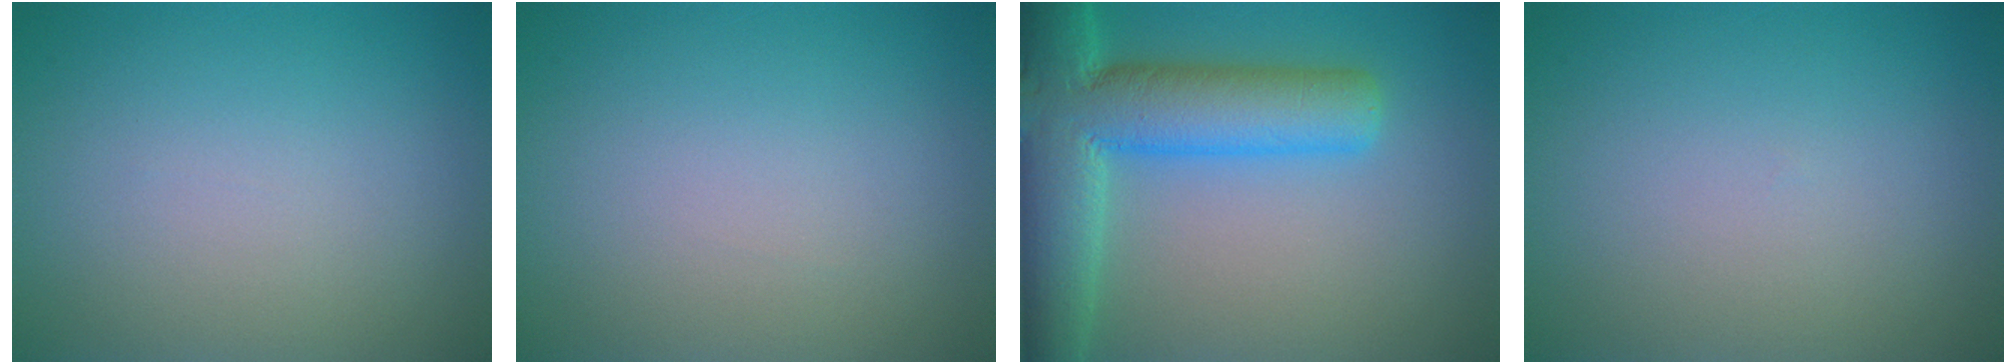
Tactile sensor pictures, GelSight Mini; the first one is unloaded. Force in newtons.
{"total": 0.0}
{"total": 10.3, "press": 10.3, "slide": 0.5}
{"total": 0.0}